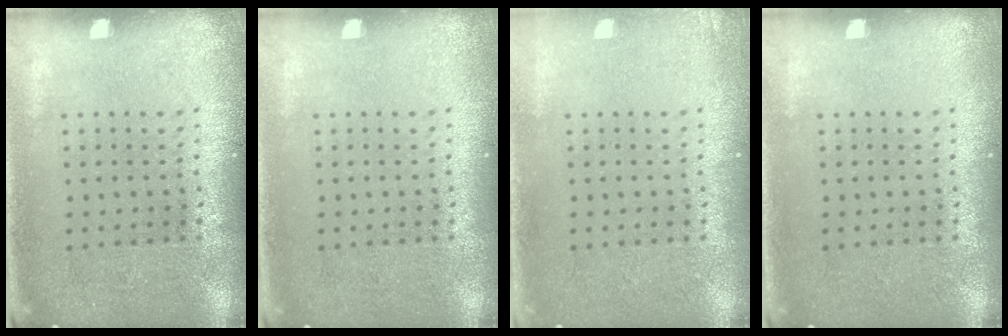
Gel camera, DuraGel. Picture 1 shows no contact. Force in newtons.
{"total": 0.0}
{"total": 0.7, "press": 0.7, "slide": 0.1}
{"total": 0.0}